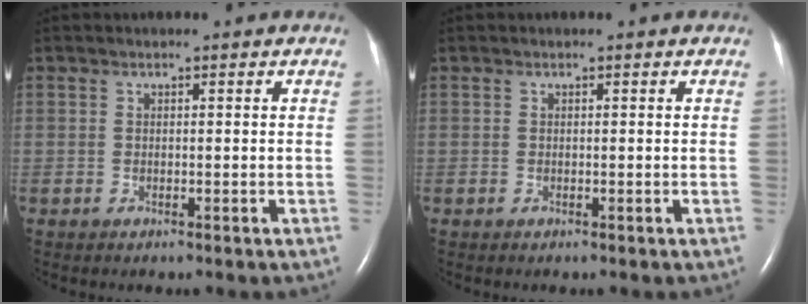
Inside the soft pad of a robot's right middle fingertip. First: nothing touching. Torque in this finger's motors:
{"motor_torque": [0.00, 0.00, 0.00, 0.01]}